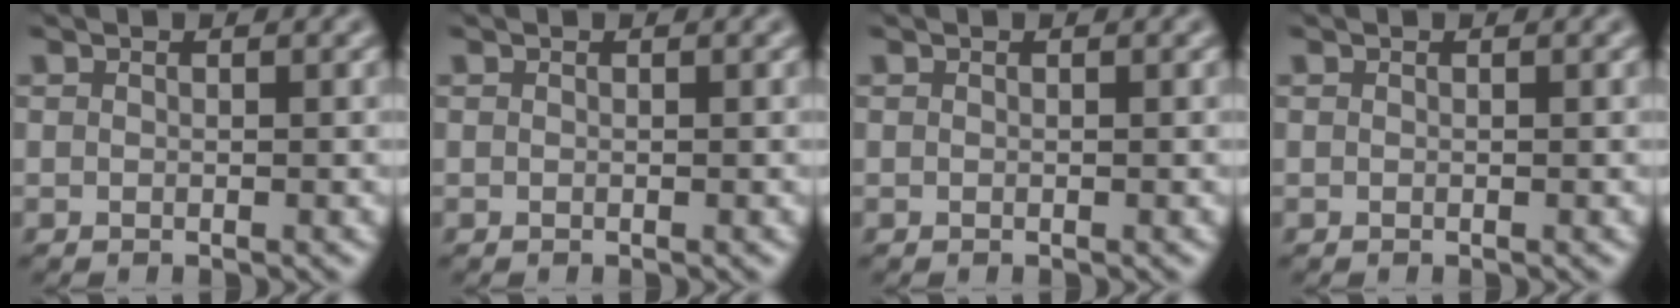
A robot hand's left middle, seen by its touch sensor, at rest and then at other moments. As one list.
[{"total": 0.0}, {"total": 0.0}, {"total": 0.0}]